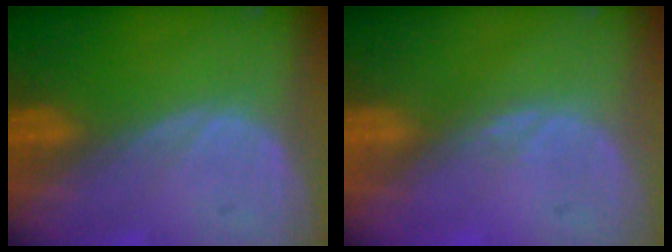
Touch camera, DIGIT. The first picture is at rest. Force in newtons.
{"total": 0.9, "press": 0.8, "slide": 0.3}